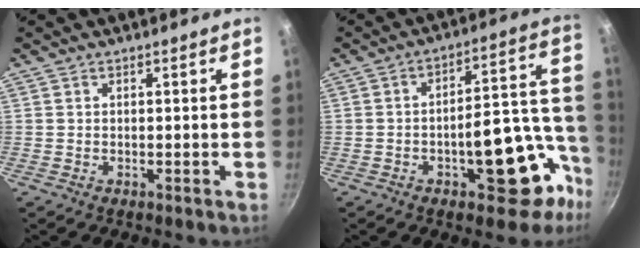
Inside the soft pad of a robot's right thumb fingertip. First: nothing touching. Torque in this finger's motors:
{"motor_torque": [1.40, 1.24, 1.06, -0.80, 0.05]}